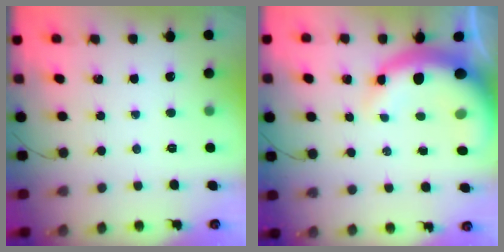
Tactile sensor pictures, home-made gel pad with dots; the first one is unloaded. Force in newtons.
{"total": 8.5, "press": 8.2, "slide": 2.1}